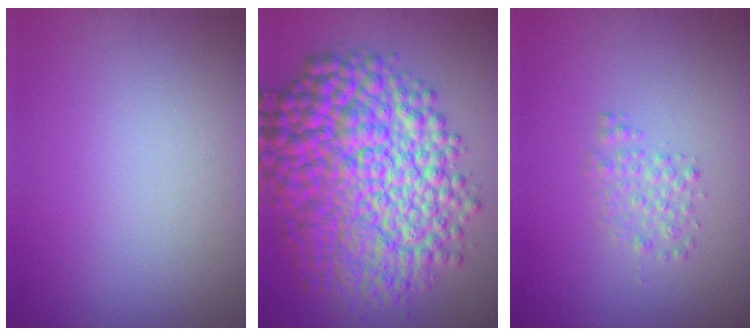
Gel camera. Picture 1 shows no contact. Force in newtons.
{"total": 13.5, "press": 13.5, "slide": 0.1}
{"total": 1.6, "press": 1.6, "slide": 0.0}